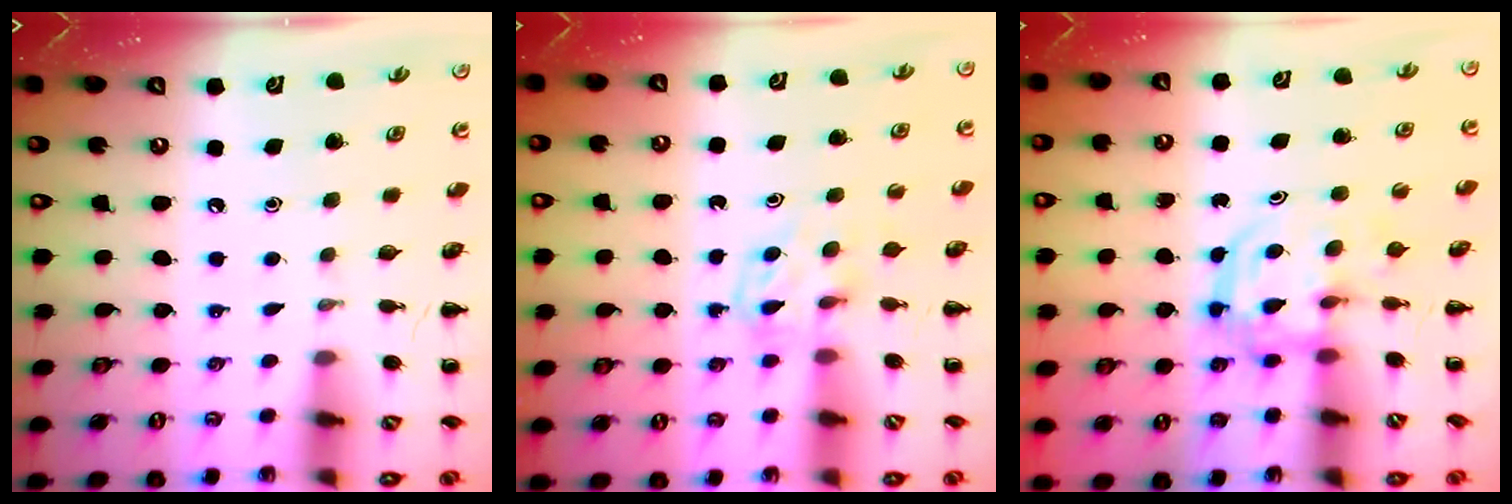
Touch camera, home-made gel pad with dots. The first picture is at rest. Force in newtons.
{"total": 4.0, "press": 3.8, "slide": 1.3}
{"total": 3.3, "press": 3.3, "slide": 0.4}